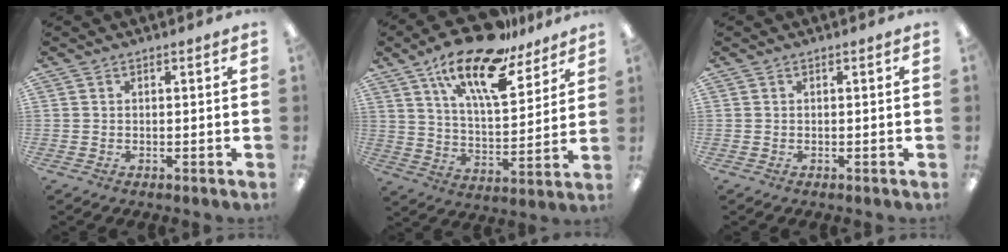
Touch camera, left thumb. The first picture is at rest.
{"total": 20.1, "force": [14.1, 7.3, 12.4], "torque": [-0.207, -0.083, 0.239]}
{"total": 0.0}